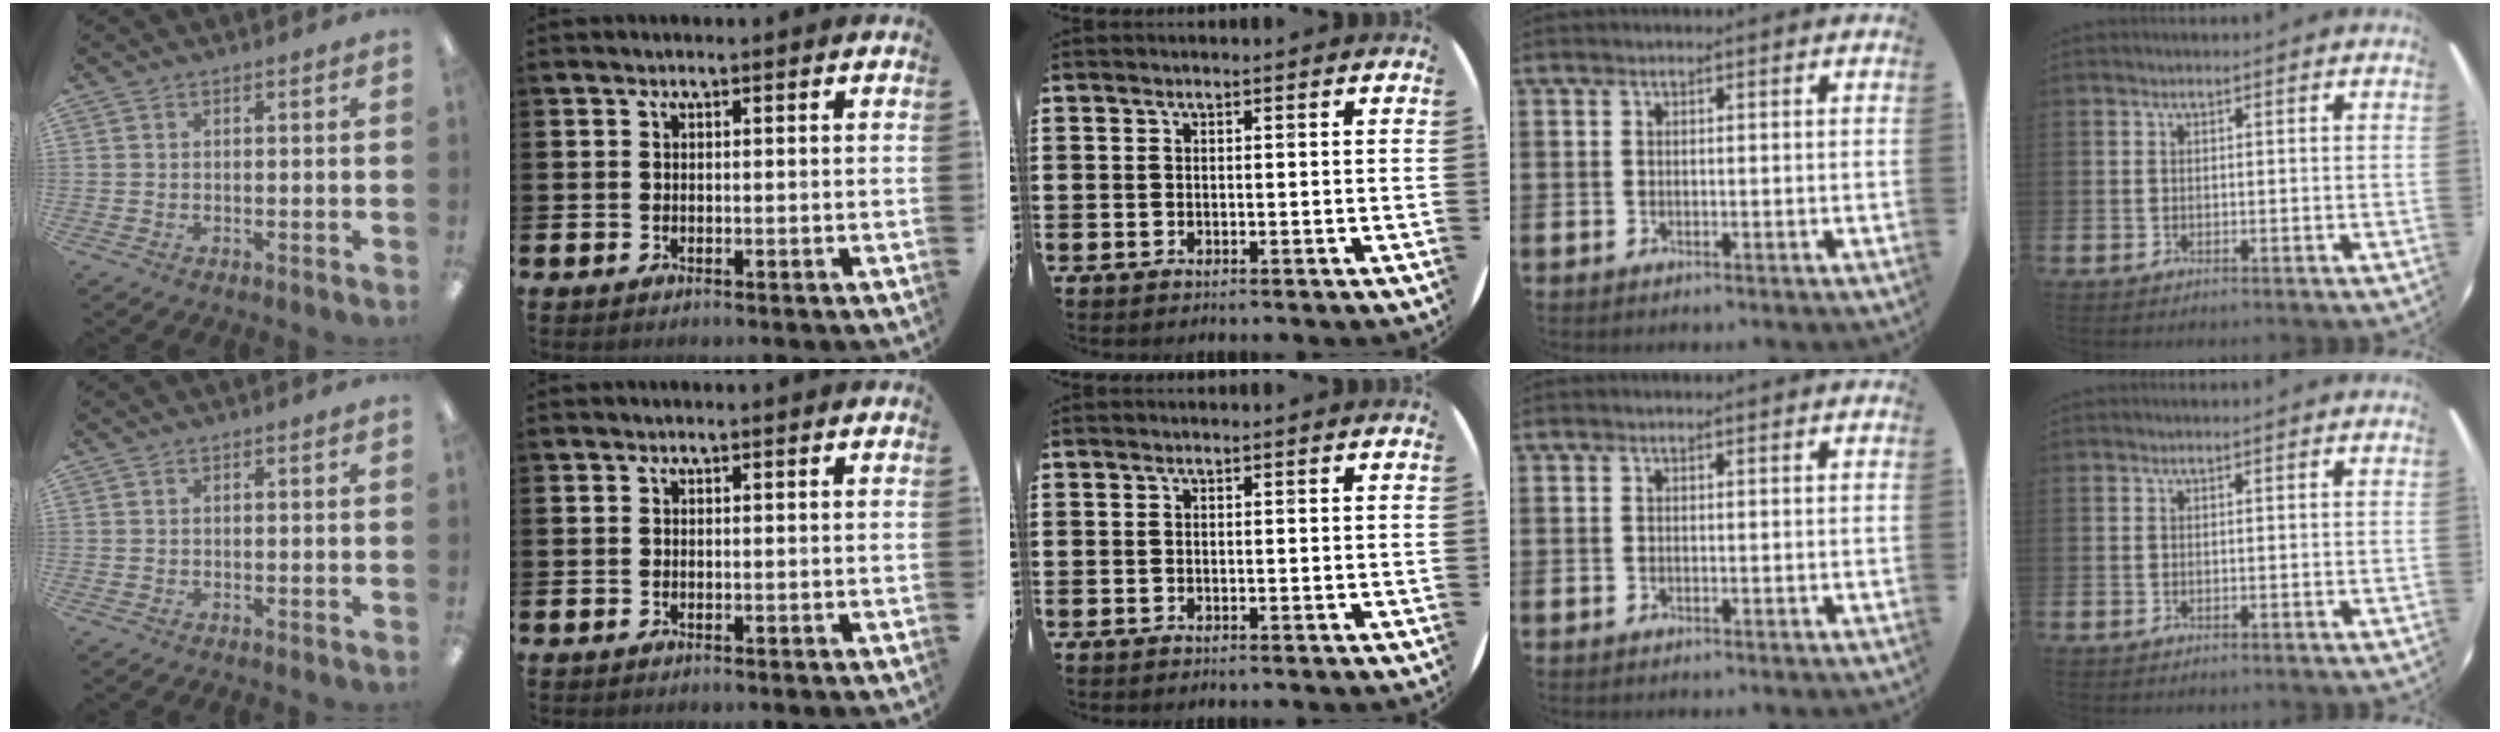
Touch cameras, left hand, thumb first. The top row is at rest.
{}